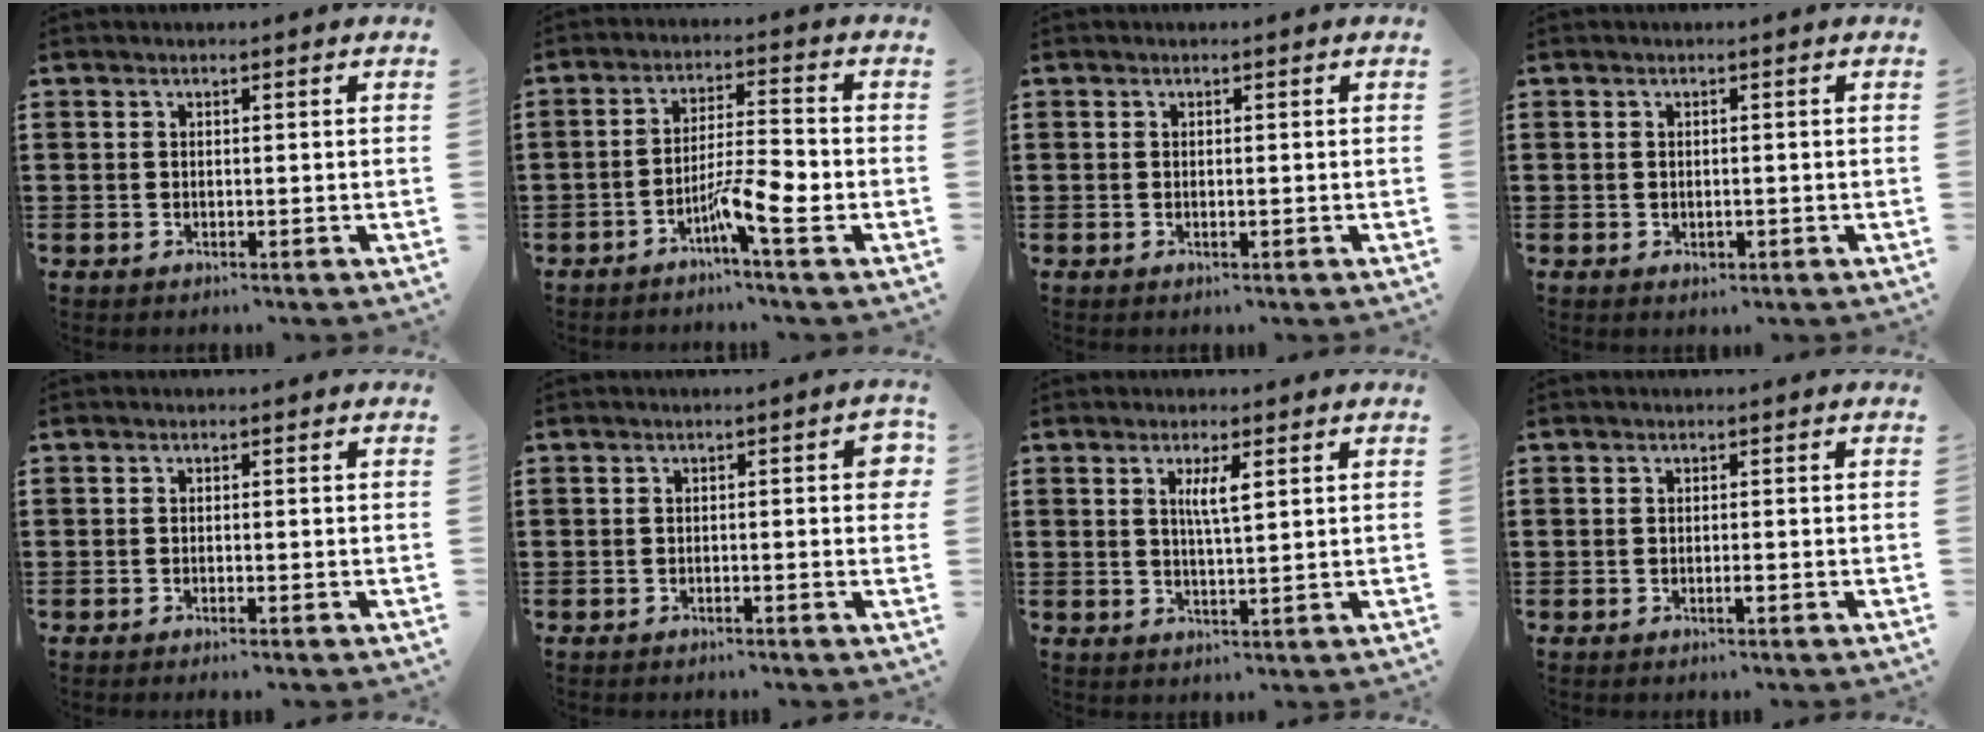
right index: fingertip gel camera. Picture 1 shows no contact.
{"total": 6.8, "force": [-3.3, 0.8, 5.9], "torque": [-0.111, -0.004, -0.062]}
{"total": 0.0}
{"total": 1.0, "force": [-0.3, 0.6, 0.7], "torque": [-0.015, 0.000, -0.004]}
{"total": 0.7, "force": [-0.5, 0.0, 0.4], "torque": [-0.008, -0.003, -0.010]}
{"total": 2.4, "force": [-0.5, 0.3, 2.4], "torque": [-0.031, -0.005, -0.011]}
{"total": 3.3, "force": [1.1, 0.5, 3.1], "torque": [-0.063, 0.004, 0.016]}
{"total": 0.7, "force": [-0.4, 0.2, 0.6], "torque": [-0.013, -0.003, -0.006]}